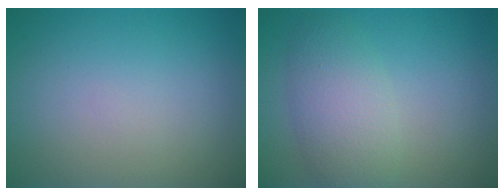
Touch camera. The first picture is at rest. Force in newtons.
{"total": 4.5, "press": 4.5, "slide": 0.2}